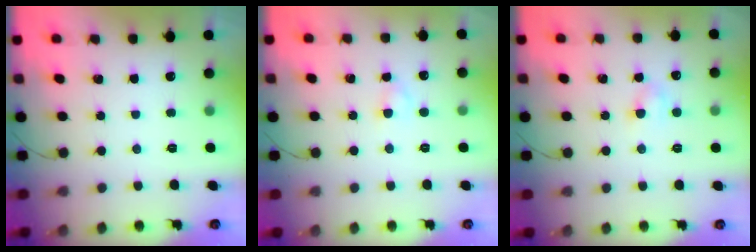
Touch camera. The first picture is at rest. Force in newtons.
{"total": 2.1, "press": 1.9, "slide": 0.9}
{"total": 3.5, "press": 3.3, "slide": 1.3}